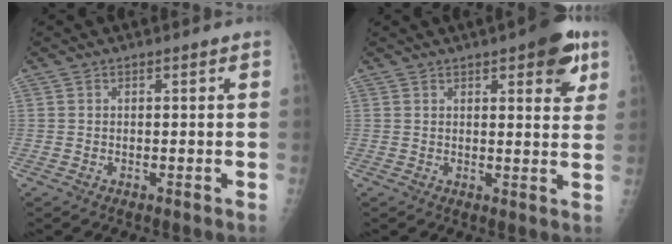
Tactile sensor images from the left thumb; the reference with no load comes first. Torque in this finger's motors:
{"motor_torque": [0.87, 0.93, 0.72, -0.41, 0.01]}